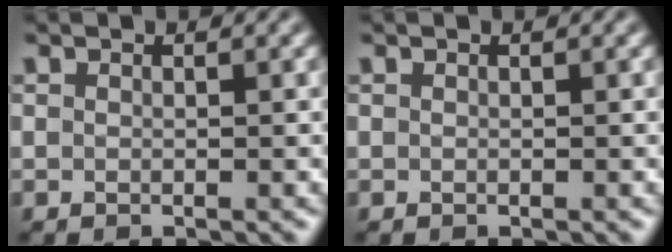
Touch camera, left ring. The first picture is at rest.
{"total": 0.0}